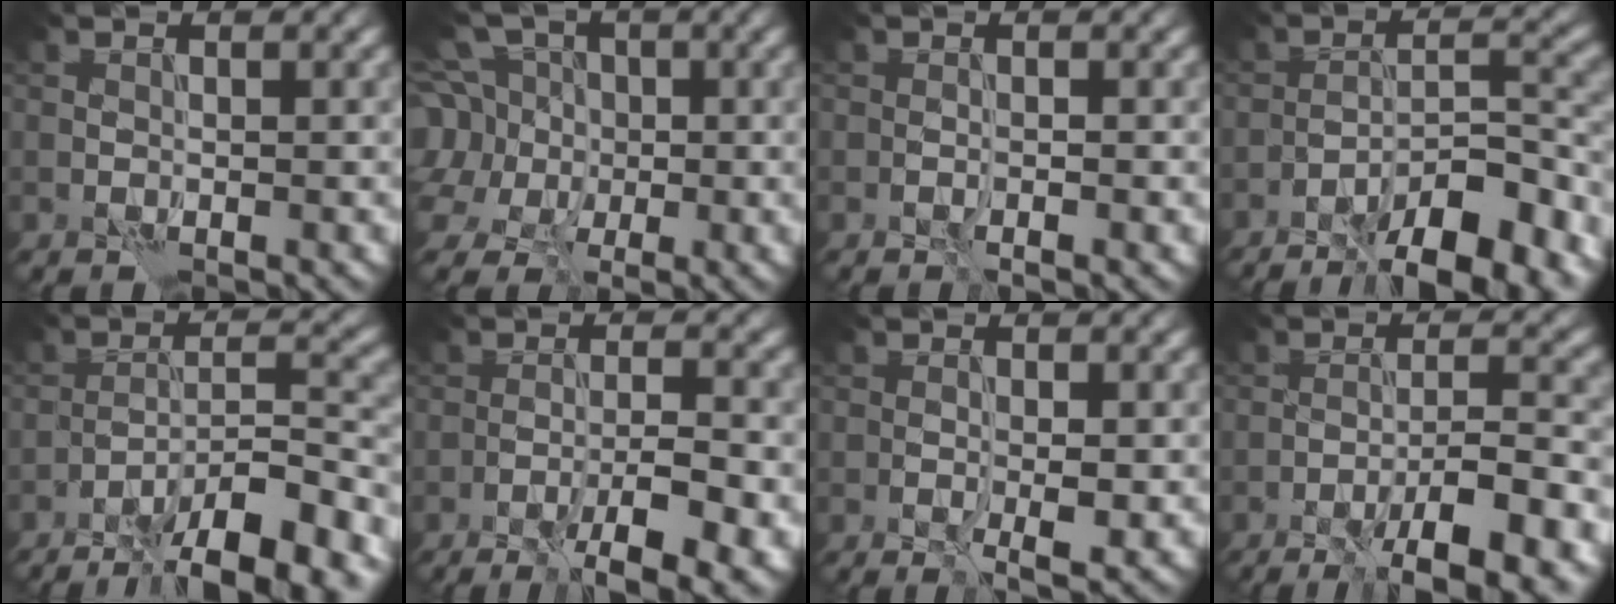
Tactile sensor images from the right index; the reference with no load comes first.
{"total": 9.5, "force": [0.7, 8.3, 4.7], "torque": [-0.110, 0.034, -0.034]}
{"total": 0.9, "force": [-0.5, 0.2, 0.8], "torque": [-0.015, 0.001, -0.008]}
{"total": 9.8, "force": [-7.0, 2.4, 6.4], "torque": [-0.087, 0.015, -0.117]}
{"total": 10.9, "force": [-7.7, 2.4, 7.3], "torque": [-0.104, 0.010, -0.118]}
{"total": 6.5, "force": [-3.3, 1.5, 5.4], "torque": [-0.083, -0.003, -0.046]}
{"total": 2.5, "force": [-0.3, 0.6, 2.4], "torque": [-0.043, -0.009, -0.002]}
{"total": 8.3, "force": [-4.9, 1.5, 6.5], "torque": [-0.093, 0.009, -0.075]}